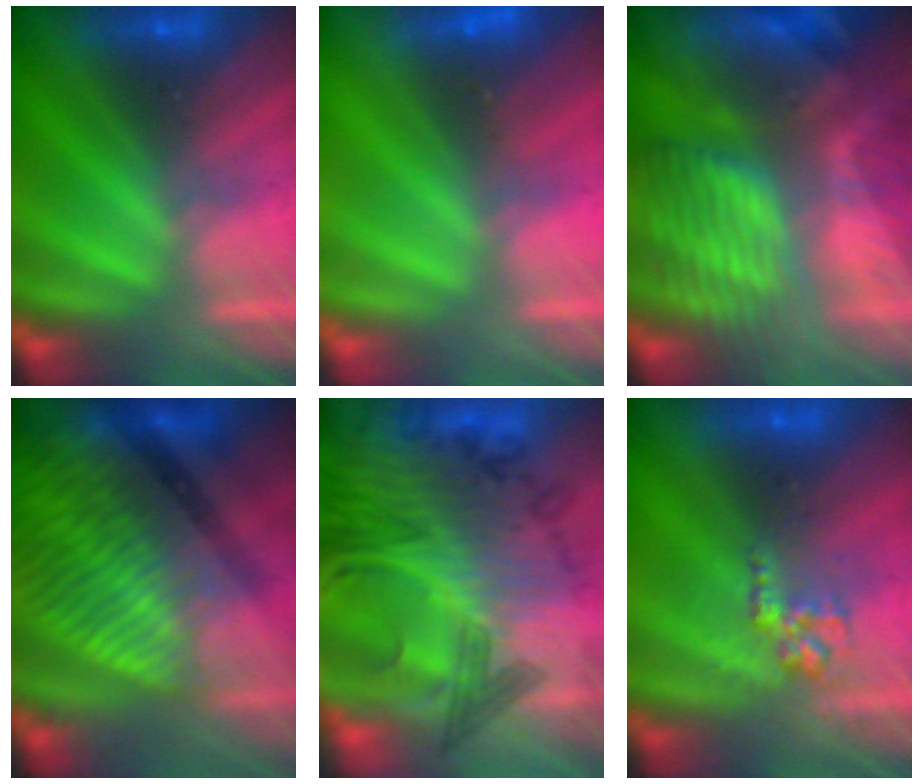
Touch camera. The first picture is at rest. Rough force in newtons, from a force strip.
{"total": 2.3}
{"total": 8.0}
{"total": 3.8}
{"total": 6.7}
{"total": 2.9}